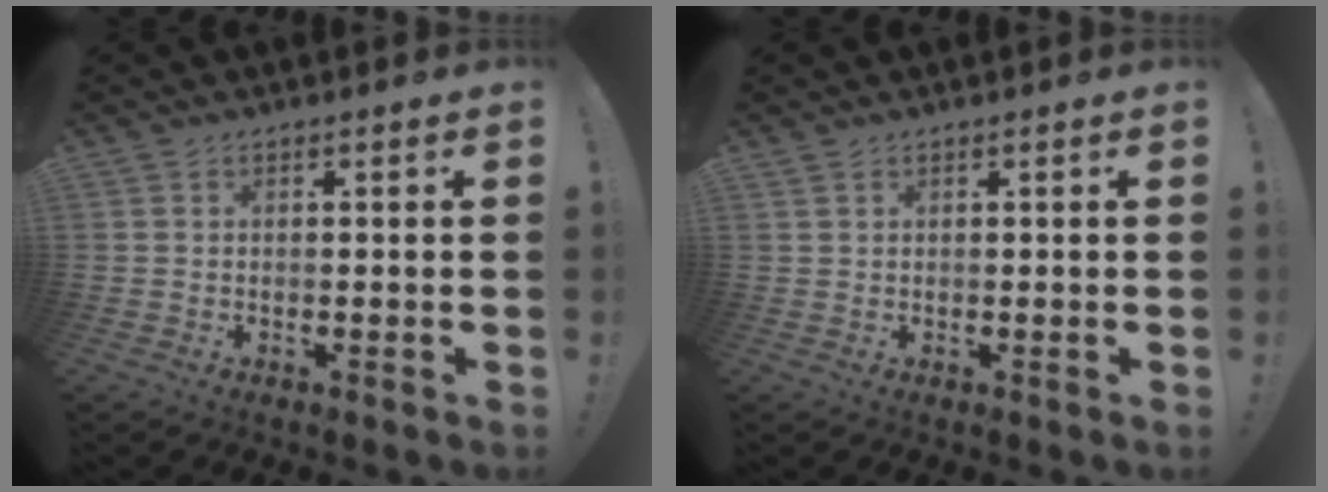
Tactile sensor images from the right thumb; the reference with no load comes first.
{"total": 0.7, "force": [0.5, 0.3, 0.3], "torque": [-0.006, 0.000, 0.010]}